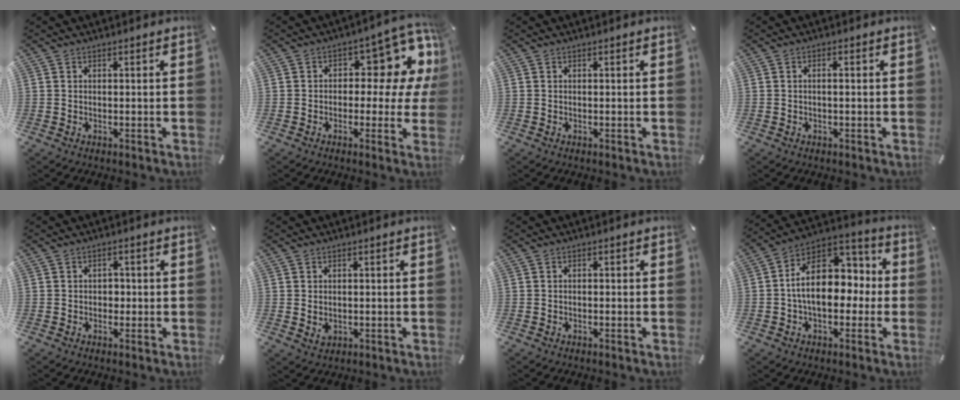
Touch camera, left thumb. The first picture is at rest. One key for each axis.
{"total": 11.9, "fx": 4.8, "fy": 6.1, "fz": 9.0, "tx": -0.104, "ty": -0.045, "tz": 0.077}
{"total": 0.0}
{"total": 1.3, "fx": -0.2, "fy": 0.3, "fz": 1.2, "tx": -0.023, "ty": 0.001, "tz": -0.005}
{"total": 1.8, "fx": -0.3, "fy": 1.6, "fz": 0.9, "tx": -0.011, "ty": 0.003, "tz": -0.012}
{"total": 1.7, "fx": 0.1, "fy": 1.5, "fz": 0.8, "tx": -0.016, "ty": 0.002, "tz": 0.002}
{"total": 0.8, "fx": -0.6, "fy": 0.3, "fz": 0.5, "tx": -0.011, "ty": 0.001, "tz": -0.012}
{"total": 16.6, "fx": 0.3, "fy": 11.5, "fz": 12.0, "tx": -0.184, "ty": 0.003, "tz": 0.005}